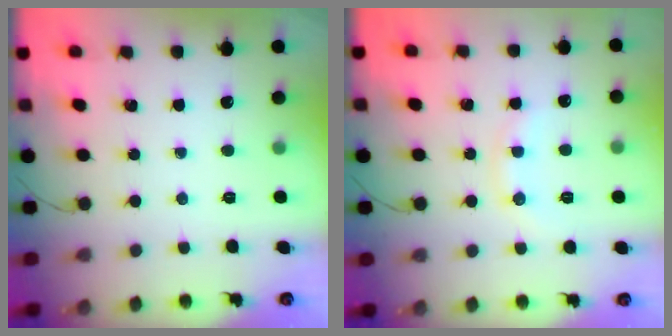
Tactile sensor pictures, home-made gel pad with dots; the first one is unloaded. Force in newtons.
{"total": 7.4, "press": 7.3, "slide": 1.1}